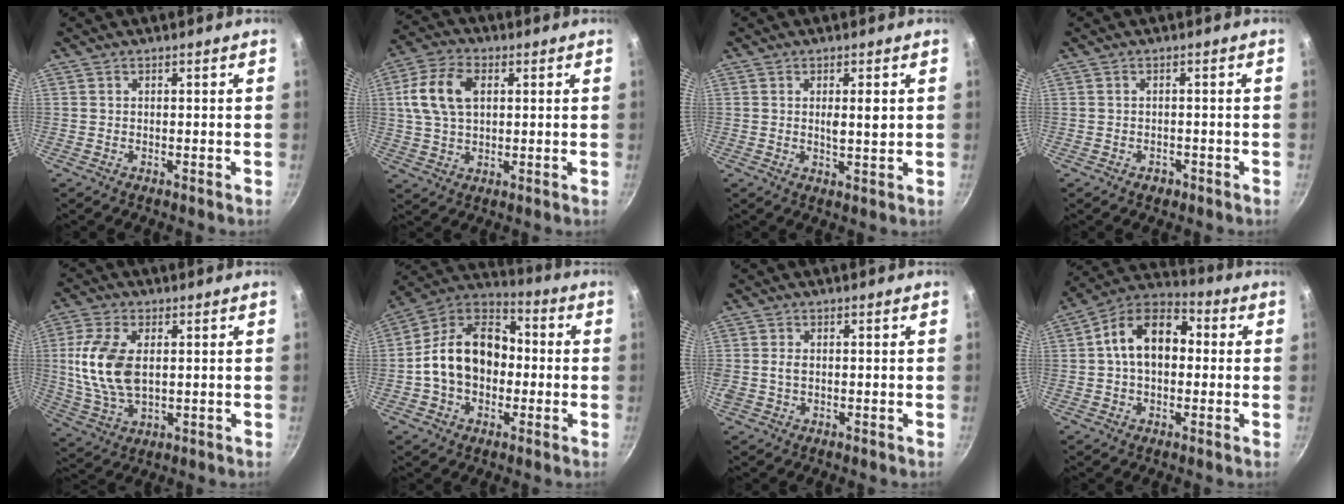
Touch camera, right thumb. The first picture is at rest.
{"total": 10.9, "force": [2.4, 7.0, 8.0], "torque": [-0.147, 0.013, 0.037]}
{"total": 3.6, "force": [0.7, 1.0, 3.4], "torque": [-0.053, -0.005, 0.013]}
{"total": 1.6, "force": [-1.0, 1.2, 0.6], "torque": [-0.007, 0.009, -0.007]}
{"total": 12.9, "force": [1.4, 7.4, 10.6], "torque": [-0.209, -0.006, 0.030]}
{"total": 17.1, "force": [-1.1, 12.5, 11.6], "torque": [-0.165, 0.045, -0.038]}
{"total": 2.8, "force": [-0.2, 2.0, 1.9], "torque": [-0.031, 0.006, -0.004]}
{"total": 13.7, "force": [1.2, 9.3, 10.1], "torque": [-0.127, 0.035, -0.002]}